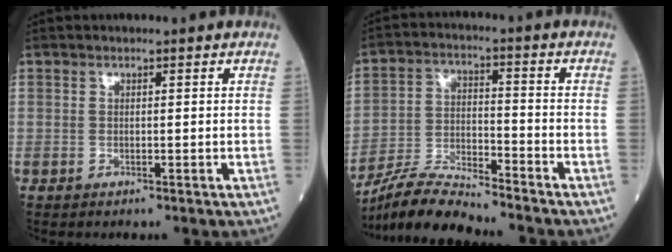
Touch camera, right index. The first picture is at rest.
{"total": 9.0, "force": [-8.7, -0.3, 2.2], "torque": [-0.045, -0.008, -0.163]}